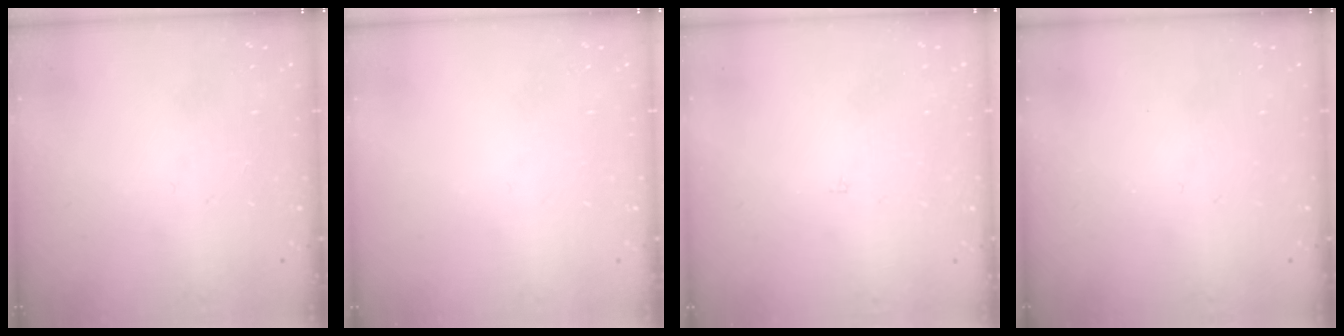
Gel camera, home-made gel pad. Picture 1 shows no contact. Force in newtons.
{"total": 0.0}
{"total": 2.2, "press": 2.2, "slide": 0.2}
{"total": 0.0}